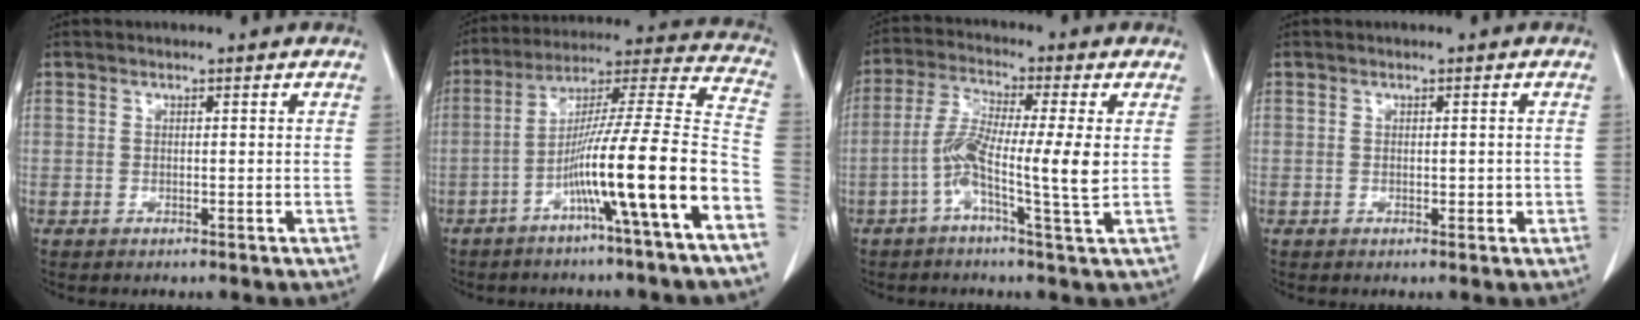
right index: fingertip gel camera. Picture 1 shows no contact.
{"total": 17.9, "force": [-7.8, -1.1, 16.1], "torque": [-0.252, 0.007, -0.136]}
{"total": 9.5, "force": [-1.2, 0.1, 9.5], "torque": [-0.183, 0.007, -0.034]}
{"total": 1.3, "force": [-0.1, 0.8, 1.1], "torque": [-0.012, 0.003, 0.000]}